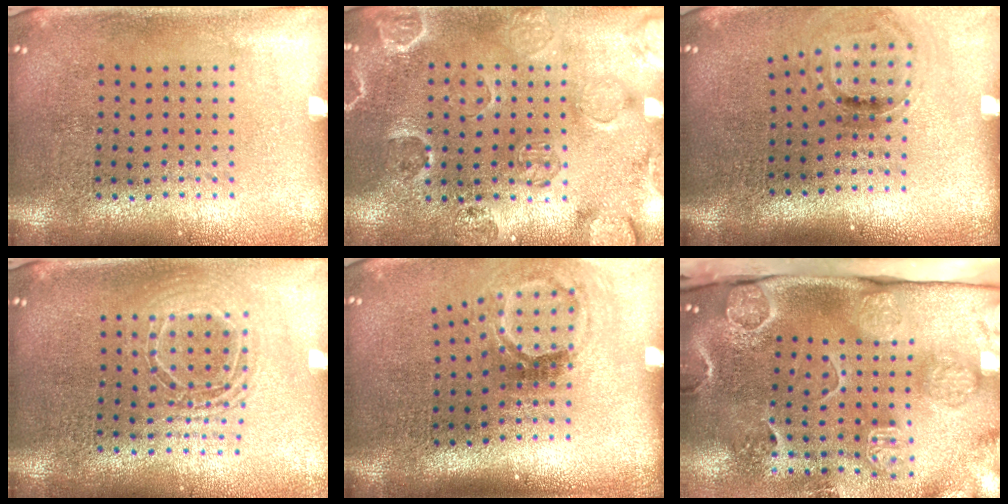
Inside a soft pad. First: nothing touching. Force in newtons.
{"total": 2.4, "press": 2.1, "slide": 1.3}
{"total": 1.0, "press": 0.9, "slide": 0.4}
{"total": 1.7, "press": 1.4, "slide": 0.9}
{"total": 1.8, "press": 1.2, "slide": 1.4}
{"total": 4.7, "press": 3.3, "slide": 3.3}